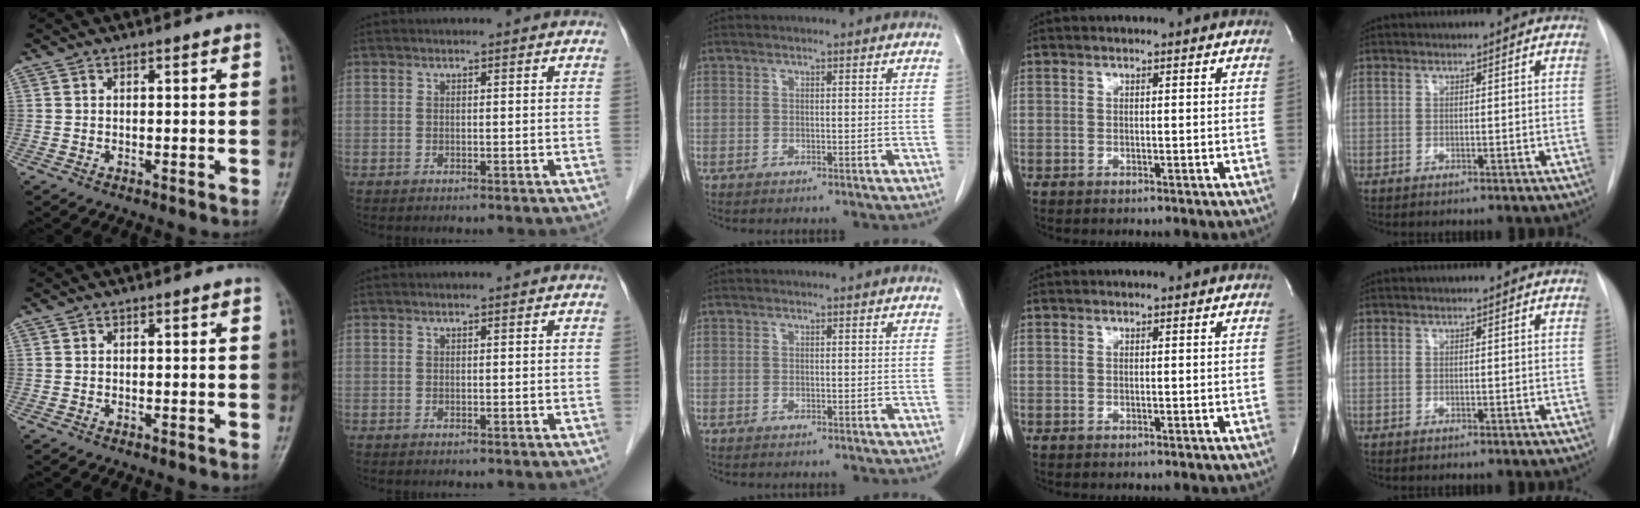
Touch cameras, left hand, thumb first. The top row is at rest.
{}